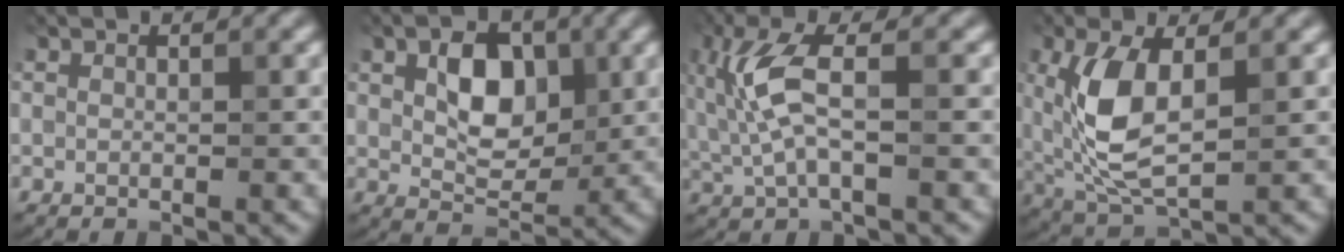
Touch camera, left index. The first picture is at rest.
{"total": 5.3, "force": [1.1, 3.3, 4.0], "torque": [-0.065, 0.000, 0.016]}
{"total": 5.5, "force": [0.8, 2.0, 5.1], "torque": [-0.124, 0.001, 0.014]}
{"total": 7.3, "force": [1.1, 3.4, 6.4], "torque": [-0.146, -0.008, 0.026]}